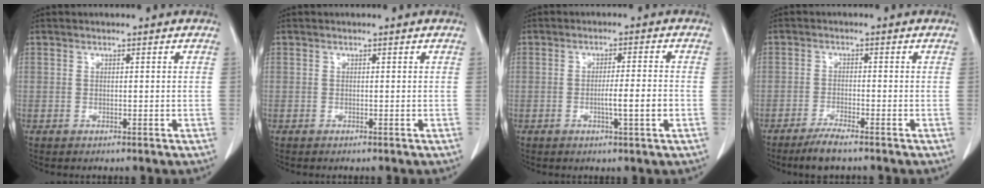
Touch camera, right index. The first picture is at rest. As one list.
[{"total": 0.0}, {"total": 4.8, "force": [-1.3, -0.2, 4.6], "torque": [-0.074, -0.005, -0.019]}, {"total": 3.7, "force": [-3.0, 0.1, 2.2], "torque": [-0.047, -0.007, -0.059]}]